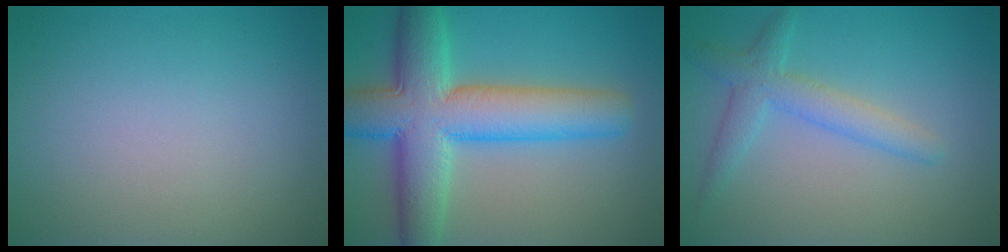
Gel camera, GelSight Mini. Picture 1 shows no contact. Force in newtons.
{"total": 10.1, "press": 10.1, "slide": 0.4}
{"total": 2.1, "press": 2.1, "slide": 0.1}